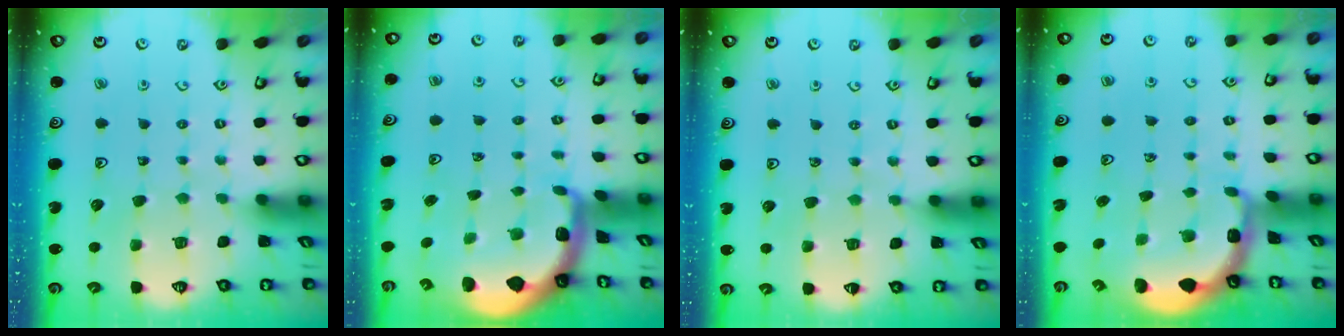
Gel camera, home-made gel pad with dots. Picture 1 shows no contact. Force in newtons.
{"total": 1.9, "press": 1.9, "slide": 0.4}
{"total": 2.5, "press": 2.5, "slide": 0.5}
{"total": 1.5, "press": 1.2, "slide": 0.7}